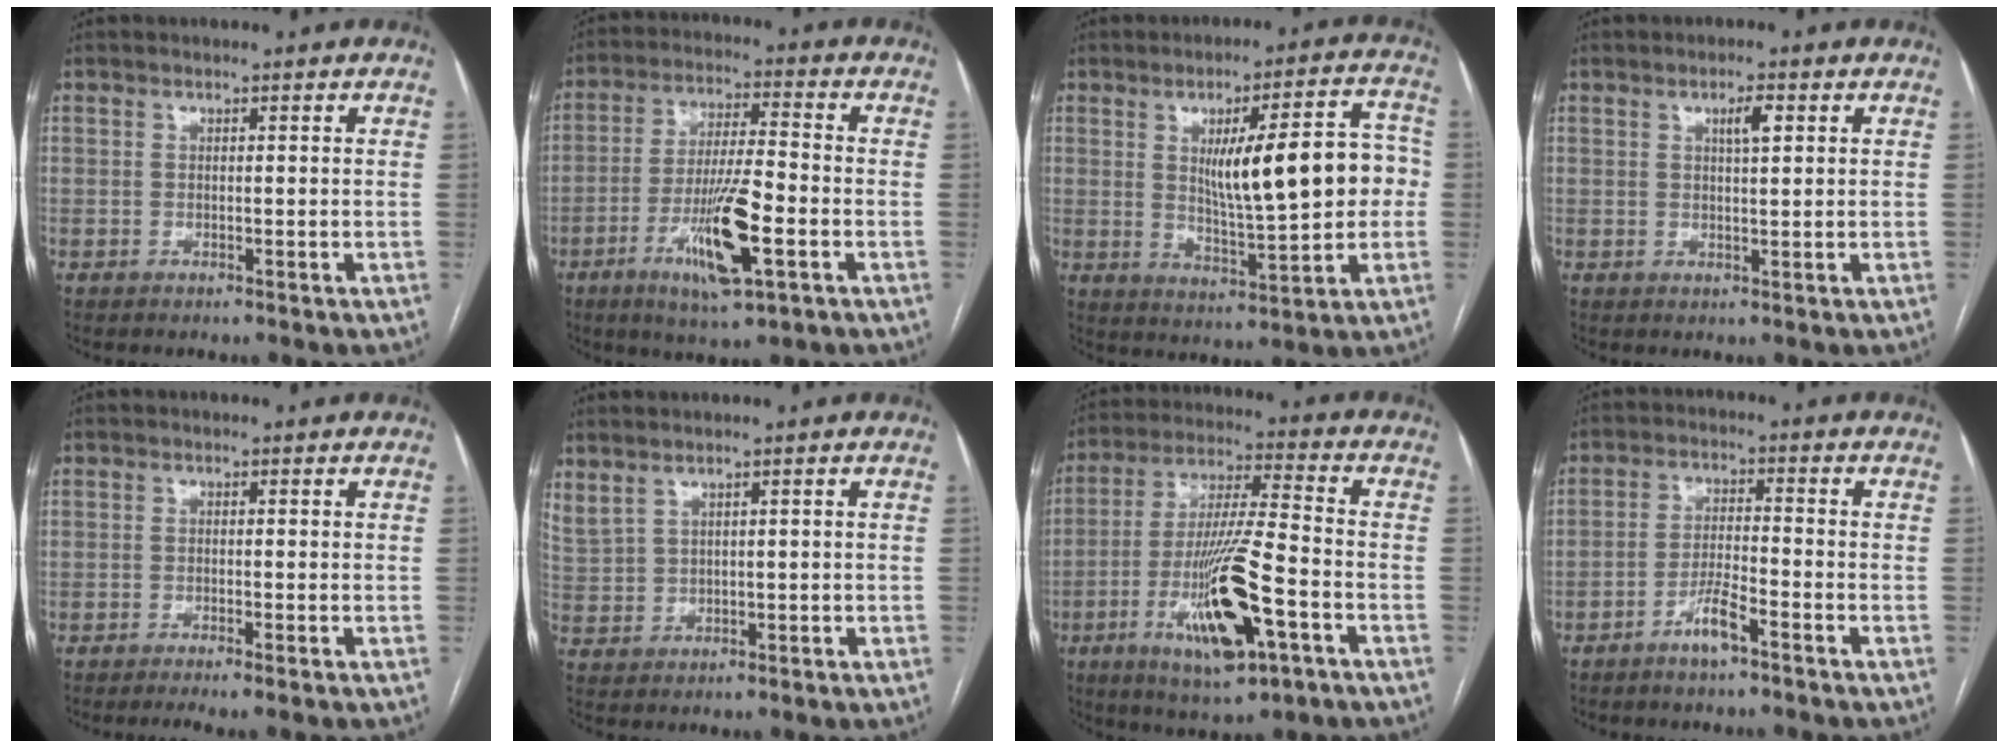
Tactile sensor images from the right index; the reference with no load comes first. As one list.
[{"total": 12.4, "force": [-4.6, 1.8, 11.3], "torque": [-0.214, -0.012, -0.078]}, {"total": 14.4, "force": [1.2, 3.2, 14.0], "torque": [-0.200, 0.024, 0.027]}, {"total": 2.8, "force": [1.1, 0.5, 2.5], "torque": [-0.043, 0.002, 0.019]}, {"total": 2.6, "force": [-1.9, -0.2, 1.8], "torque": [-0.027, -0.005, -0.032]}, {"total": 4.6, "force": [3.2, 2.1, 2.5], "torque": [-0.062, 0.007, 0.082]}, {"total": 16.1, "force": [-5.9, 1.9, 14.8], "torque": [-0.290, -0.018, -0.097]}, {"total": 4.5, "force": [-3.1, 0.6, 3.3], "torque": [-0.068, 0.003, -0.058]}]